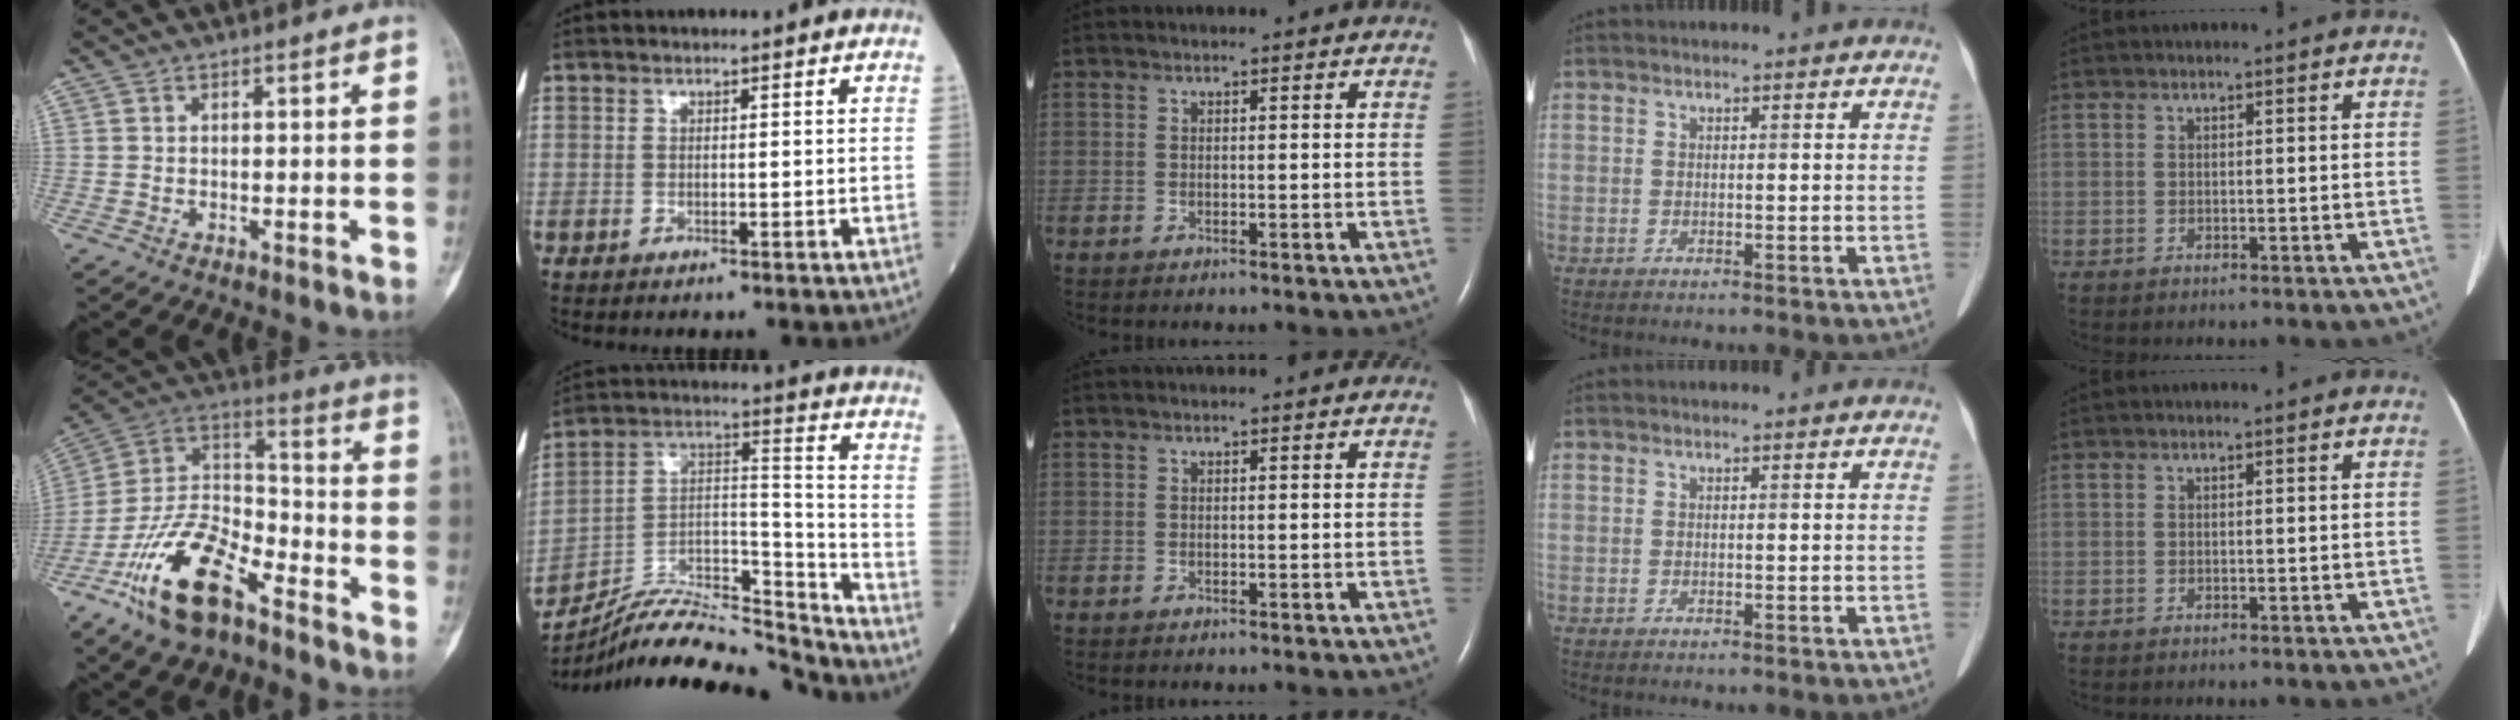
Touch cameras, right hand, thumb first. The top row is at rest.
{"thumb": {"total": 18.5, "force": [-11.4, 8.3, 12.1], "torque": [-0.216, 0.077, -0.213]}, "index": {"total": 17.1, "force": [-16.5, 1.6, 4.4], "torque": [-0.064, 0.051, -0.284]}}